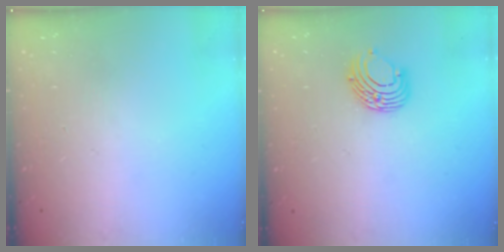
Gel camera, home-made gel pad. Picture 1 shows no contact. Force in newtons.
{"total": 8.2, "press": 8.2, "slide": 0.8}